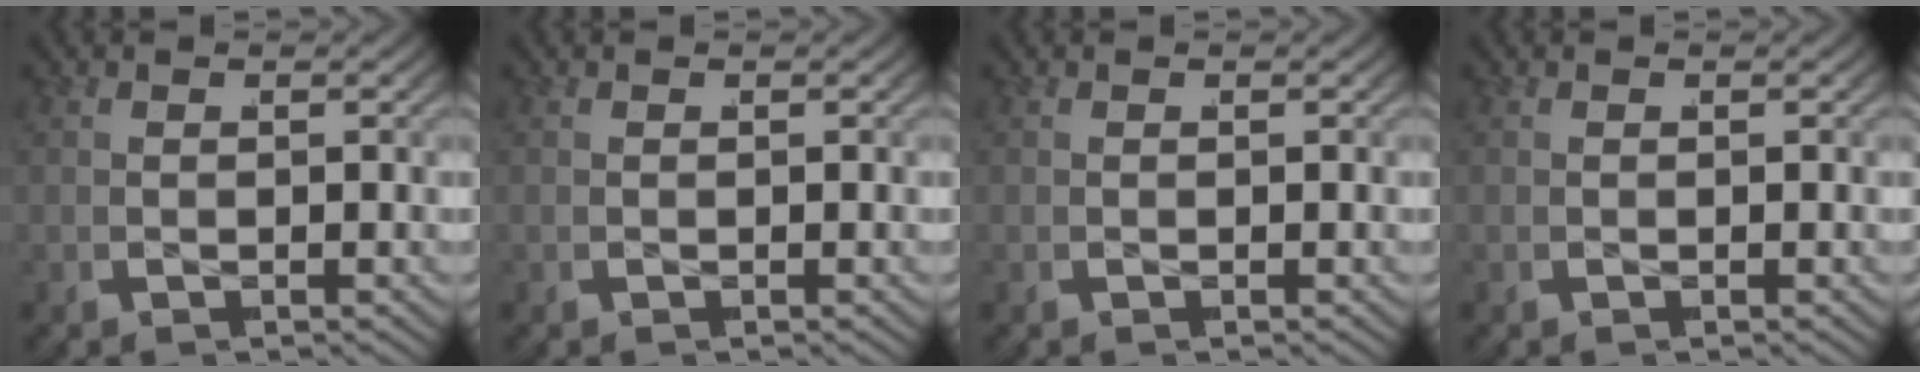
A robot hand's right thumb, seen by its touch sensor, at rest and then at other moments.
{"total": 0.0}
{"total": 0.0}
{"total": 0.0}